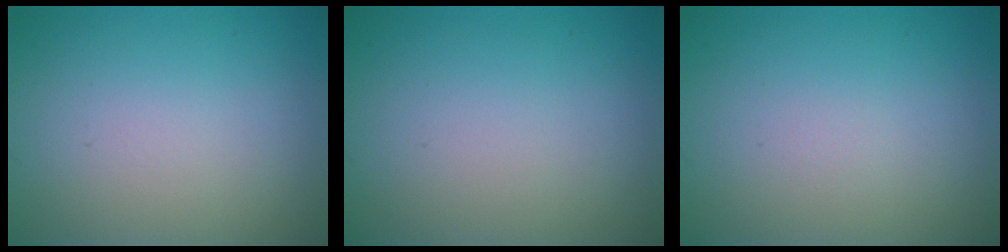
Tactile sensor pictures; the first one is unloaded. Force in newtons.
{"total": 0.0}
{"total": 0.0}